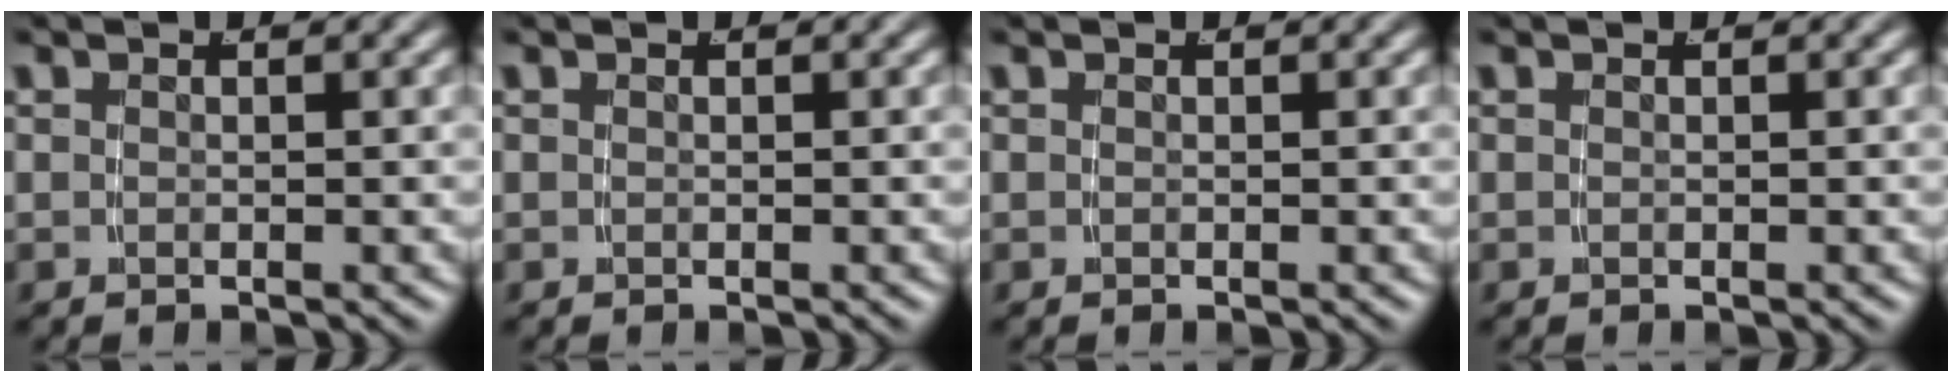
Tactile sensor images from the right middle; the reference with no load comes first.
{"total": 0.0}
{"total": 0.0}
{"total": 0.0}